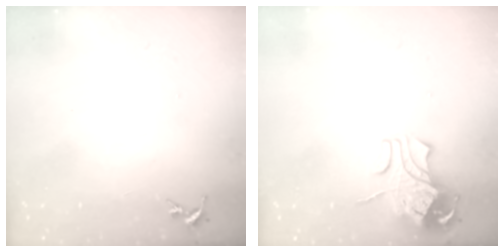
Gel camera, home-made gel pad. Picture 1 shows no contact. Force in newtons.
{"total": 9.3, "press": 9.3, "slide": 1.2}